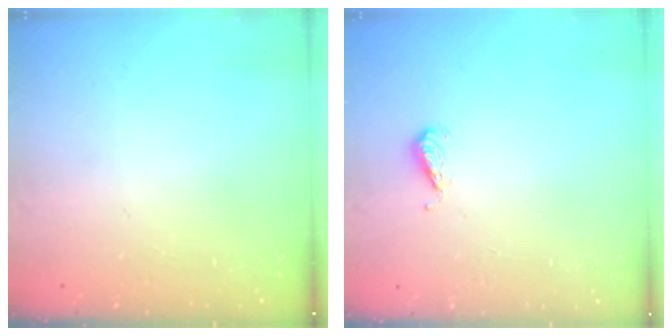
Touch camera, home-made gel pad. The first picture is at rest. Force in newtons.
{"total": 4.0, "press": 3.8, "slide": 1.2}